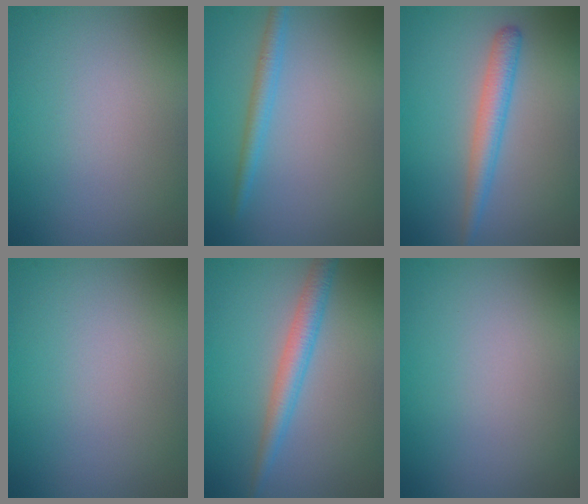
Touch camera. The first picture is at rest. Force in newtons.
{"total": 1.9, "press": 1.8, "slide": 0.2}
{"total": 2.8, "press": 2.8, "slide": 0.2}
{"total": 0.0}
{"total": 2.9, "press": 2.9, "slide": 0.1}
{"total": 0.0}